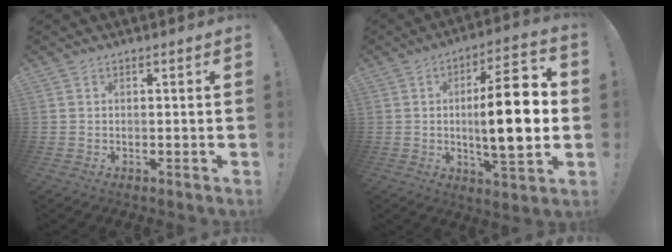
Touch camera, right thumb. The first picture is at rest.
{"total": 18.1, "force": [0.1, 4.8, 17.5], "torque": [-0.278, -0.005, -0.008]}